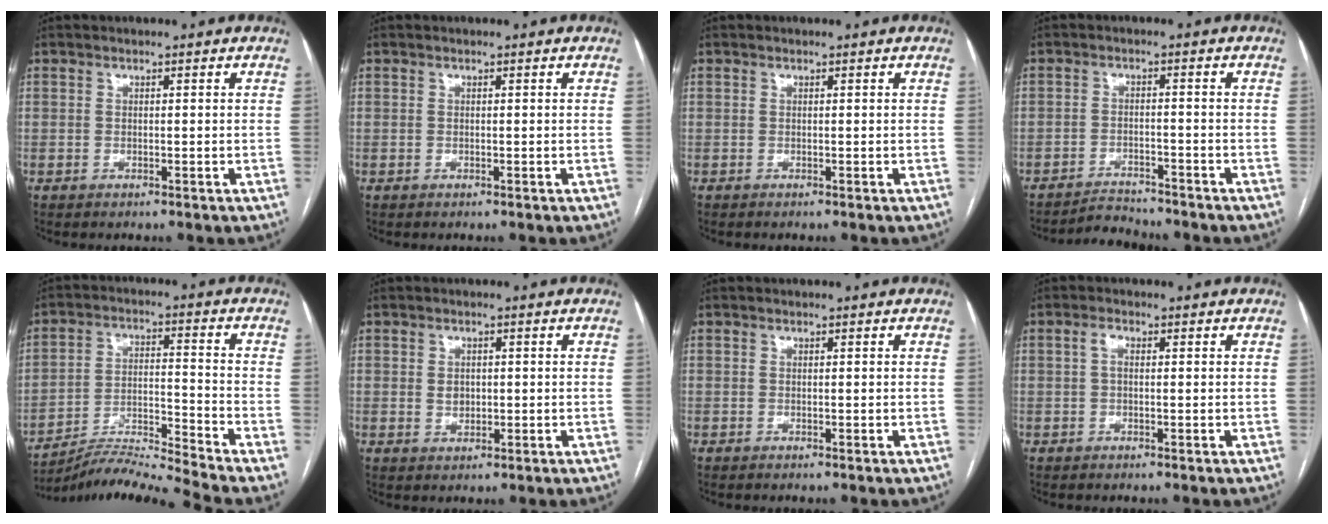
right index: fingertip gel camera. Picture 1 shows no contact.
{"total": 0.0}
{"total": 0.0}
{"total": 4.4, "force": [-4.4, 0.1, 0.0], "torque": [-0.003, -0.011, -0.073]}
{"total": 11.2, "force": [-10.4, -3.5, 2.1], "torque": [-0.034, 0.009, -0.188]}
{"total": 2.2, "force": [0.2, 1.8, 1.3], "torque": [-0.019, 0.000, 0.007]}
{"total": 0.0}
{"total": 1.6, "force": [0.3, 0.7, 1.4], "torque": [-0.030, 0.007, 0.004]}